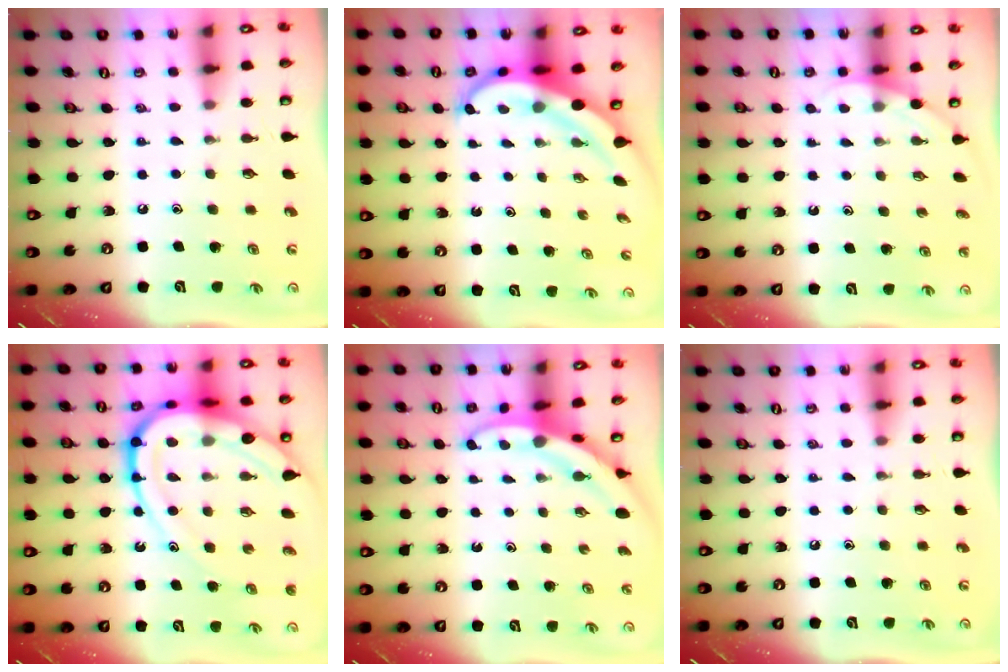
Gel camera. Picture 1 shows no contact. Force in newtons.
{"total": 5.7, "press": 5.5, "slide": 1.6}
{"total": 2.5, "press": 2.5, "slide": 0.2}
{"total": 21.9, "press": 21.8, "slide": 2.1}
{"total": 3.7, "press": 3.7, "slide": 0.5}
{"total": 0.0}